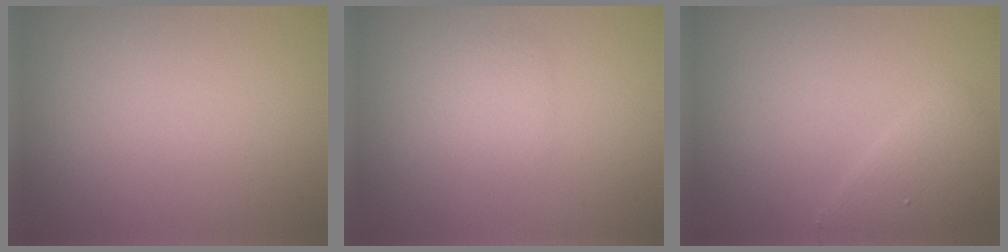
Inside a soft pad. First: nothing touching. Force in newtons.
{"total": 1.4, "press": 1.4, "slide": 0.0}
{"total": 2.7, "press": 2.7, "slide": 0.2}